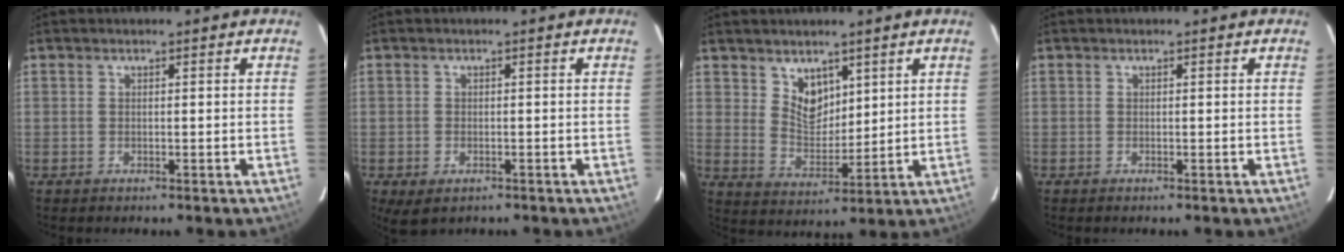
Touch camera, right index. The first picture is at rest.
{"total": 4.8, "force": [-2.1, 3.2, 2.9], "torque": [-0.054, -0.018, -0.027]}
{"total": 6.3, "force": [3.9, 4.1, 2.9], "torque": [-0.040, 0.002, 0.079]}
{"total": 0.0}